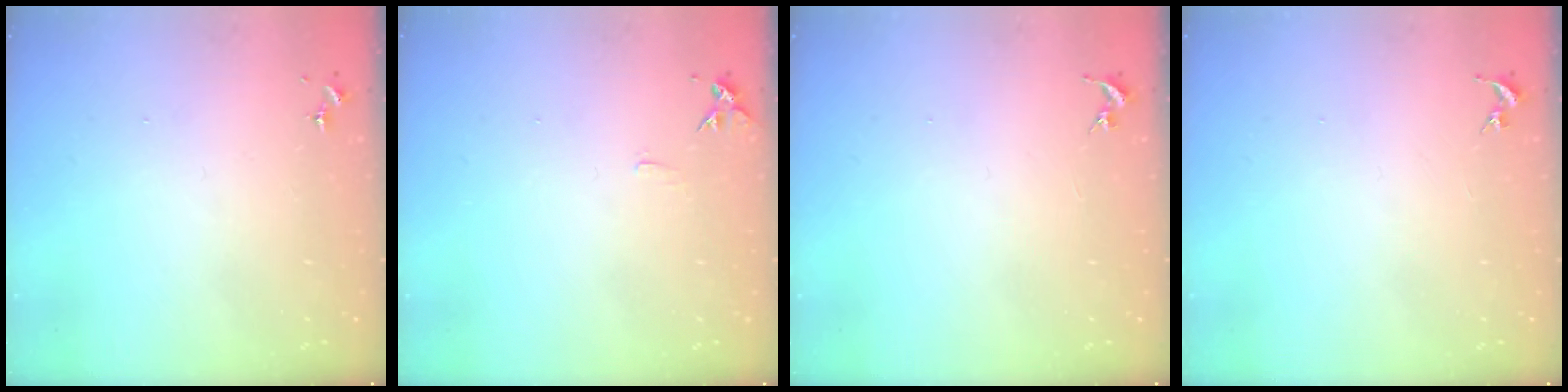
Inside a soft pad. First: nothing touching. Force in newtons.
{"total": 5.5, "press": 5.4, "slide": 0.6}
{"total": 0.0}
{"total": 0.0}